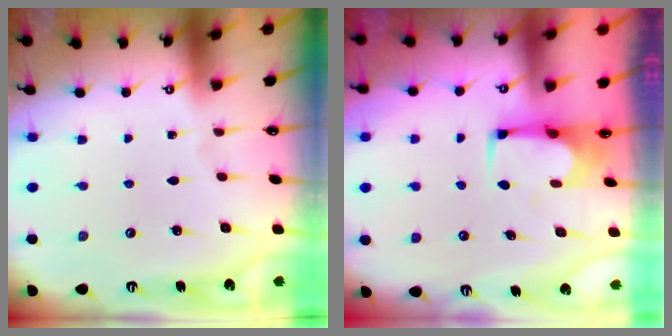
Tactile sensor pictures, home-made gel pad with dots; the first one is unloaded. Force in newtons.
{"total": 1.6, "press": 1.6, "slide": 0.3}